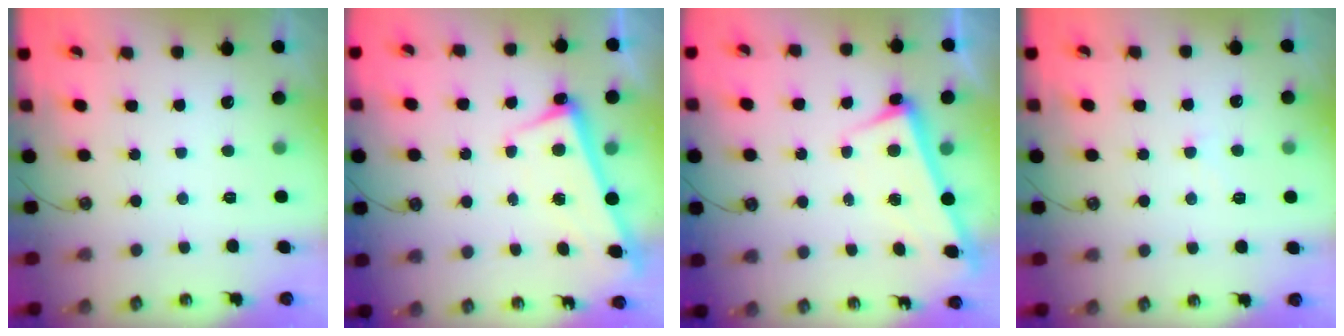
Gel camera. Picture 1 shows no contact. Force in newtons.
{"total": 2.5, "press": 2.4, "slide": 0.9}
{"total": 2.5, "press": 2.4, "slide": 0.7}
{"total": 0.7, "press": 0.5, "slide": 0.5}